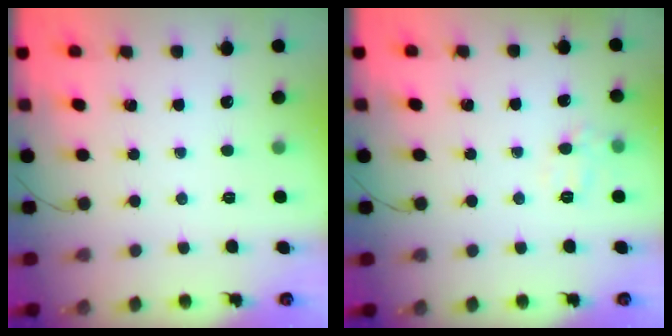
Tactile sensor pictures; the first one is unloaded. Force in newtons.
{"total": 8.2, "press": 8.0, "slide": 1.5}